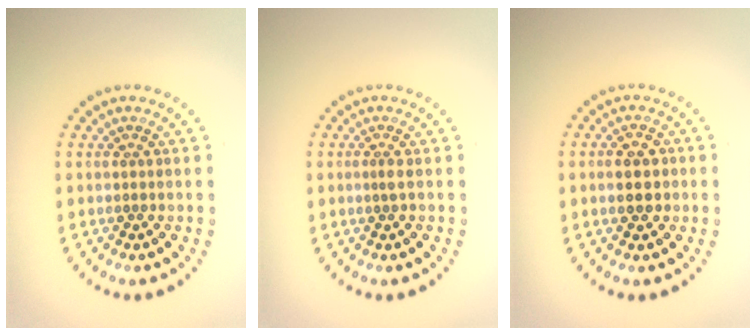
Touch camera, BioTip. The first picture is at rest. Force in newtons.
{"total": 0.8, "press": 0.4, "slide": 0.6}
{"total": 2.2, "press": 2.2, "slide": 0.0}